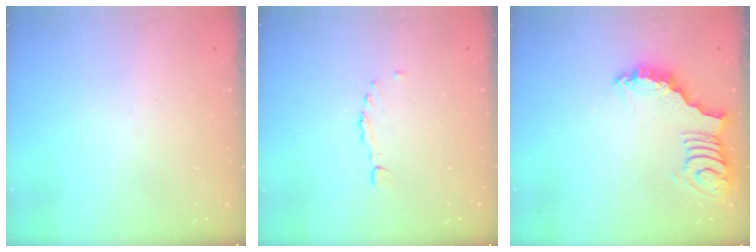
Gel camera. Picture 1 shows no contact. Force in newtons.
{"total": 0.6, "press": 0.5, "slide": 0.3}
{"total": 3.2, "press": 3.2, "slide": 0.6}